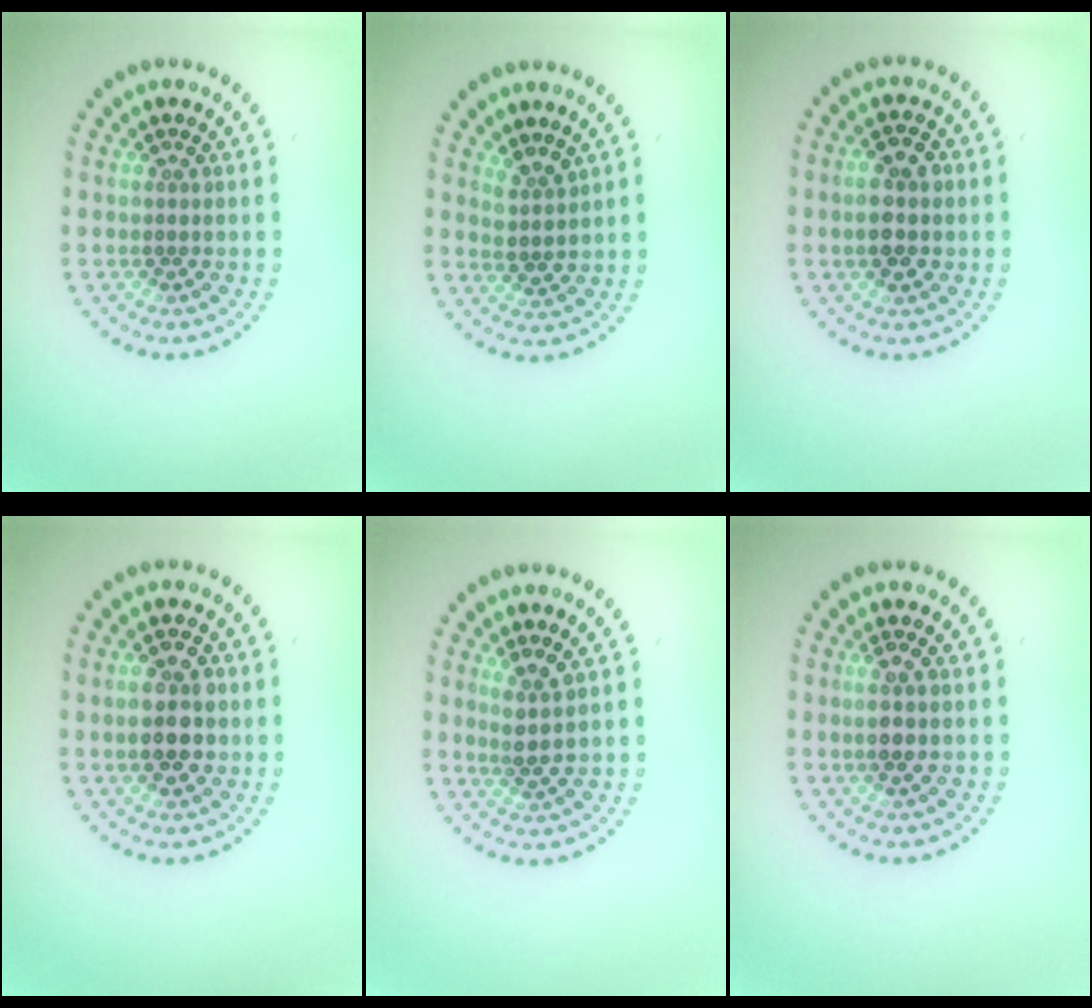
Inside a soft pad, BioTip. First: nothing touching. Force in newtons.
{"total": 1.8, "press": 1.4, "slide": 1.1}
{"total": 3.5, "press": 3.5, "slide": 0.3}
{"total": 3.5, "press": 3.5, "slide": 0.2}
{"total": 2.0, "press": 1.6, "slide": 1.2}
{"total": 2.0, "press": 1.8, "slide": 0.8}